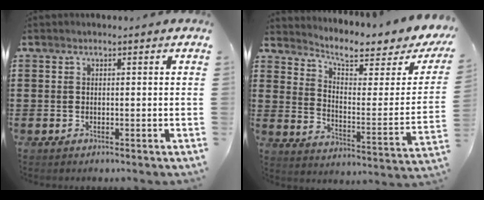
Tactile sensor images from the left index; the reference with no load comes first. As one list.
[{"total": 6.4, "force": [5.4, 1.1, 3.3], "torque": [-0.067, -0.045, 0.084]}]